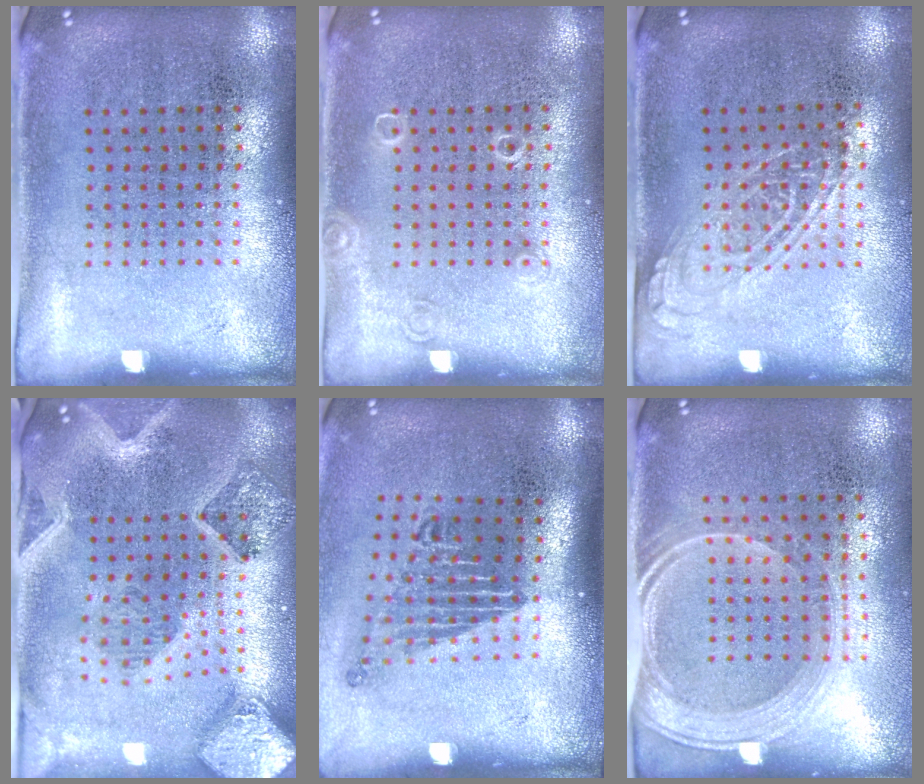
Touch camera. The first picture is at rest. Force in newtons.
{"total": 1.0, "press": 1.0, "slide": 0.2}
{"total": 1.3, "press": 1.2, "slide": 0.6}
{"total": 2.9, "press": 2.6, "slide": 1.4}
{"total": 1.7, "press": 1.2, "slide": 1.3}
{"total": 2.0, "press": 1.7, "slide": 1.1}